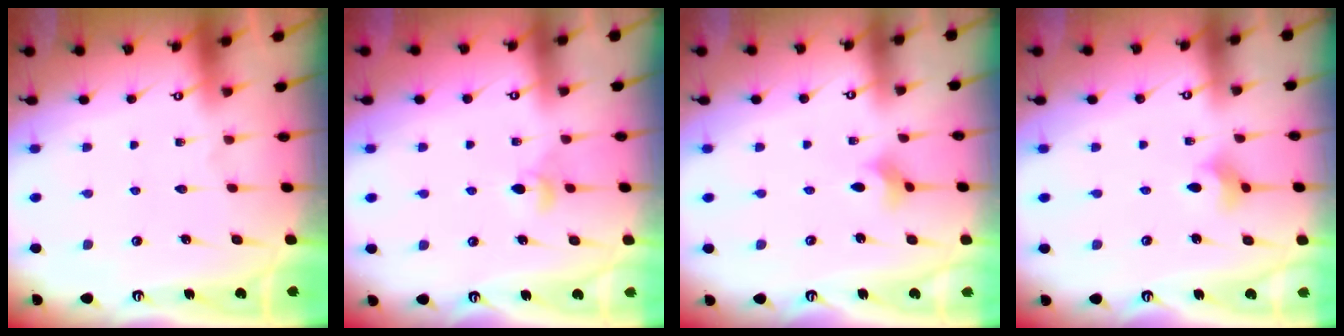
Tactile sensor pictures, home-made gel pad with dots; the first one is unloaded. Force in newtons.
{"total": 4.4, "press": 4.3, "slide": 0.8}
{"total": 2.7, "press": 2.6, "slide": 0.7}
{"total": 4.7, "press": 4.6, "slide": 0.9}